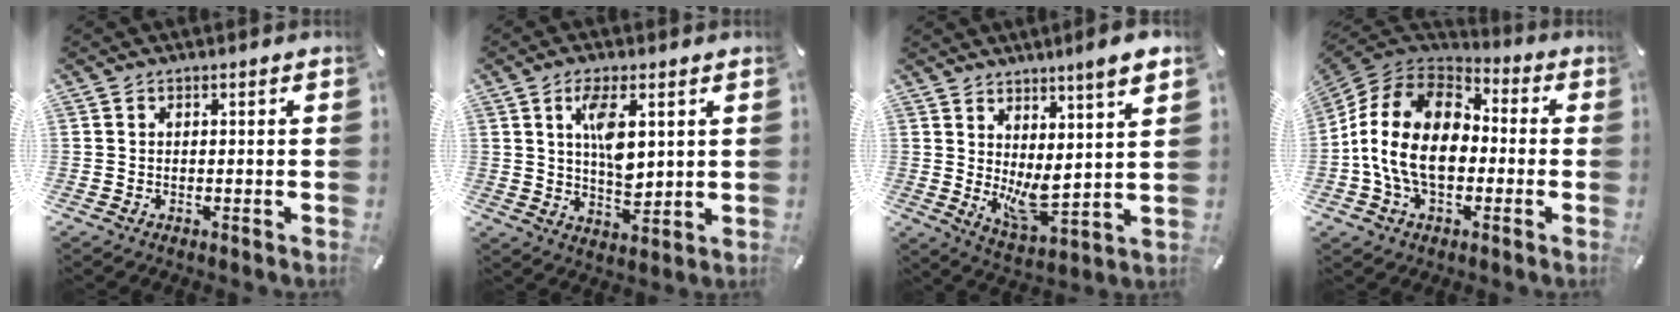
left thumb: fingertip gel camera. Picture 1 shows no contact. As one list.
[{"total": 9.0, "force": [3.2, 3.9, 7.4], "torque": [-0.134, -0.017, 0.047]}, {"total": 10.0, "force": [3.2, 2.2, 9.2], "torque": [-0.136, -0.052, 0.054]}, {"total": 18.3, "force": [-2.8, 12.8, 12.8], "torque": [-0.273, 0.035, -0.051]}]